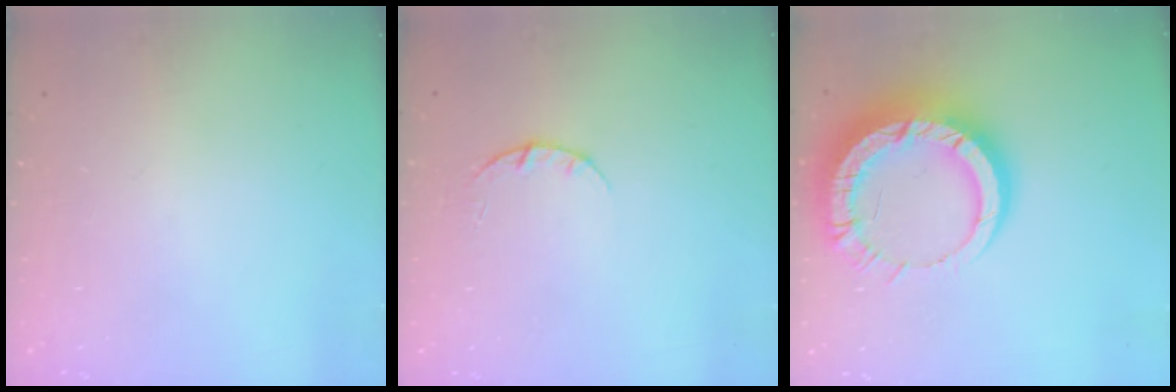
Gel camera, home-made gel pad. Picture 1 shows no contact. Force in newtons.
{"total": 2.3, "press": 2.3, "slide": 0.3}
{"total": 16.8, "press": 16.7, "slide": 1.7}